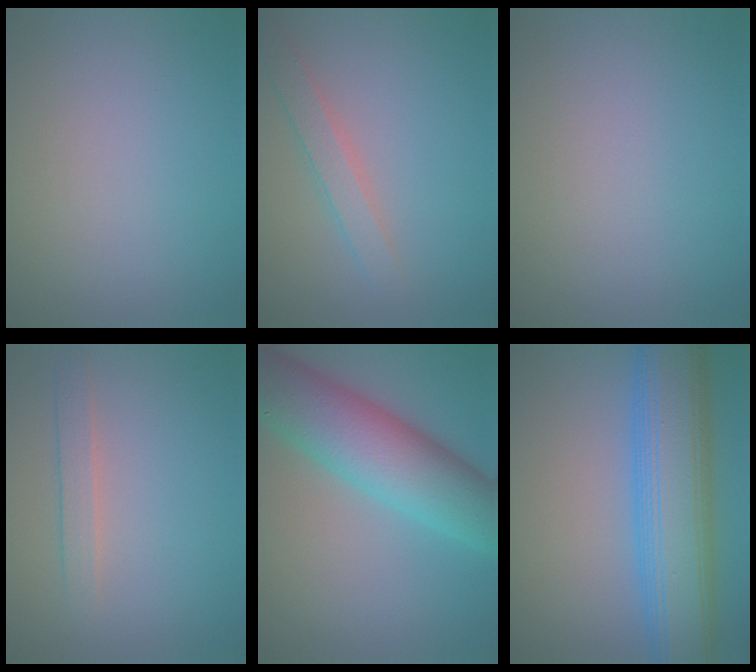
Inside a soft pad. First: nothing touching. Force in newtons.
{"total": 2.3, "press": 2.3, "slide": 0.1}
{"total": 0.0}
{"total": 1.7, "press": 1.7, "slide": 0.0}
{"total": 10.2, "press": 10.2, "slide": 0.2}
{"total": 10.4, "press": 10.4, "slide": 0.3}